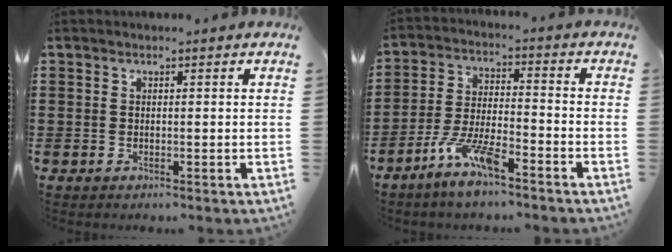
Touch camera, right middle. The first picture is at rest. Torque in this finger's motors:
{"motor_torque": [2.14, 0.00, 0.22, 0.21]}